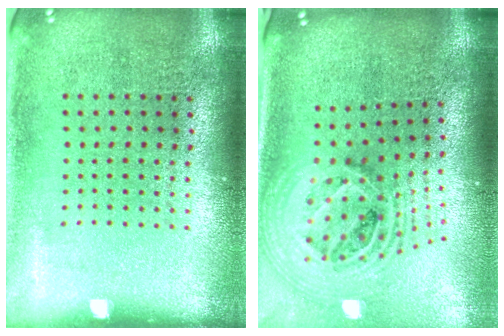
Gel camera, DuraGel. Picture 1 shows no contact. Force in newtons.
{"total": 2.3, "press": 1.6, "slide": 1.6}